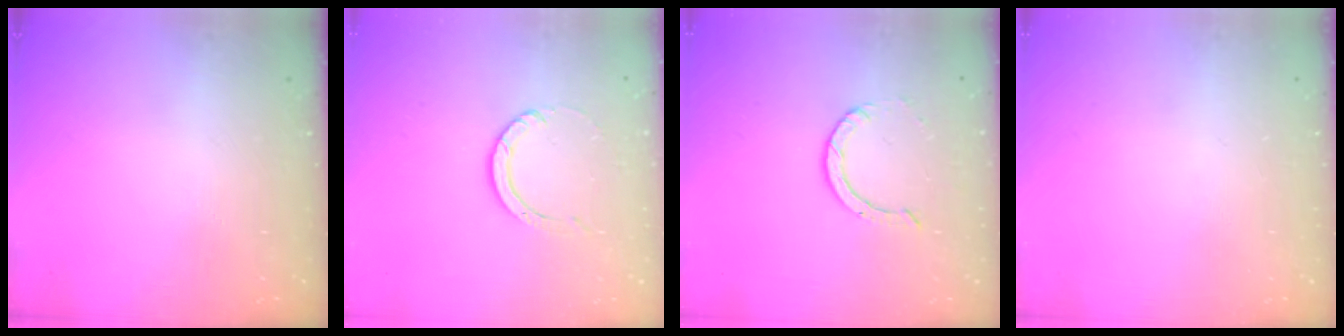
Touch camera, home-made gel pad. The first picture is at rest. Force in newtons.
{"total": 3.2, "press": 3.2, "slide": 0.3}
{"total": 2.2, "press": 2.2, "slide": 0.2}
{"total": 0.0}